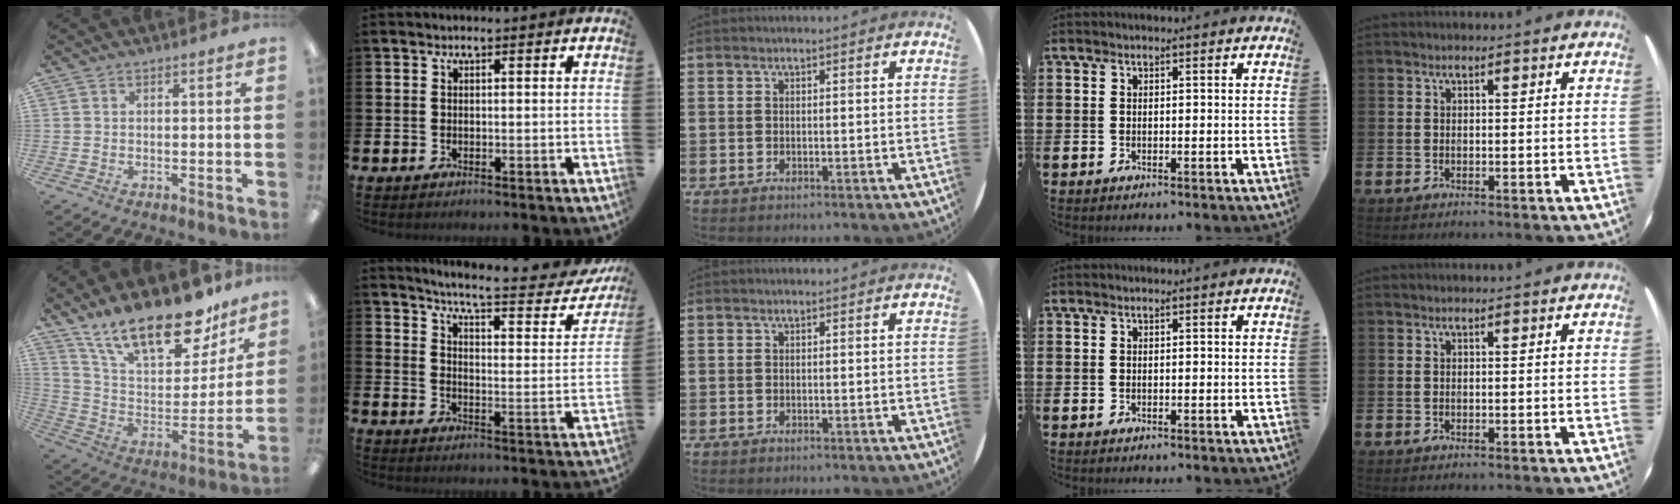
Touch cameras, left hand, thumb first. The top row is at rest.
{"thumb": {"total": 23.9, "force": [17.4, 9.1, 13.6], "torque": [-0.224, -0.110, 0.301]}, "index": {"total": 5.9, "force": [5.5, 0.2, 2.3], "torque": [-0.057, -0.049, 0.083]}}